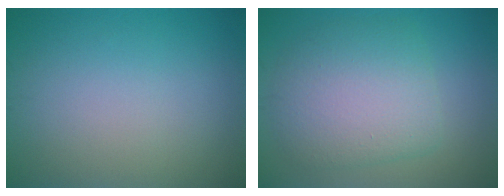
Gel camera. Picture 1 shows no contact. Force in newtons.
{"total": 6.2, "press": 6.2, "slide": 0.3}